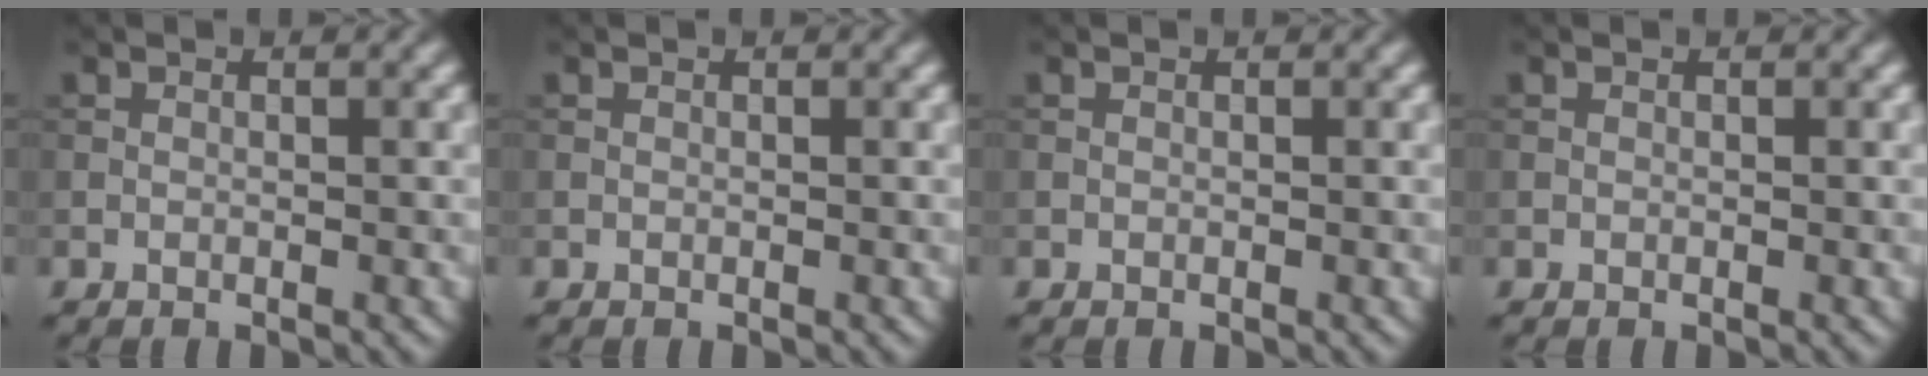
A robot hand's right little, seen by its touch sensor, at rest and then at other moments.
{"total": 0.0}
{"total": 0.0}
{"total": 0.0}